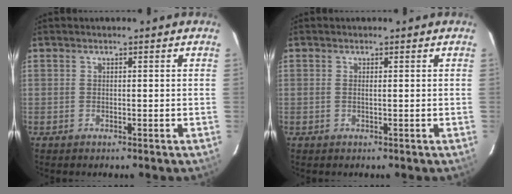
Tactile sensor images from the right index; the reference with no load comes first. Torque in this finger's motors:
{"motor_torque": [-0.04, 0.20, -0.05, 0.00]}